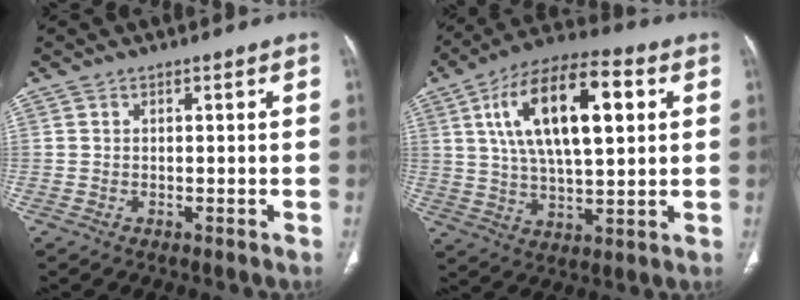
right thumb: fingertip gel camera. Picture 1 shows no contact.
{"total": 20.3, "force": [5.8, 8.7, 17.5], "torque": [-0.293, 0.007, 0.093]}